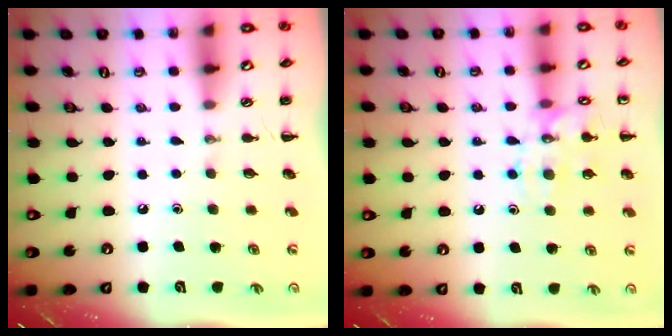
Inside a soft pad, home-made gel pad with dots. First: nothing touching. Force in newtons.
{"total": 12.3, "press": 12.3, "slide": 0.7}